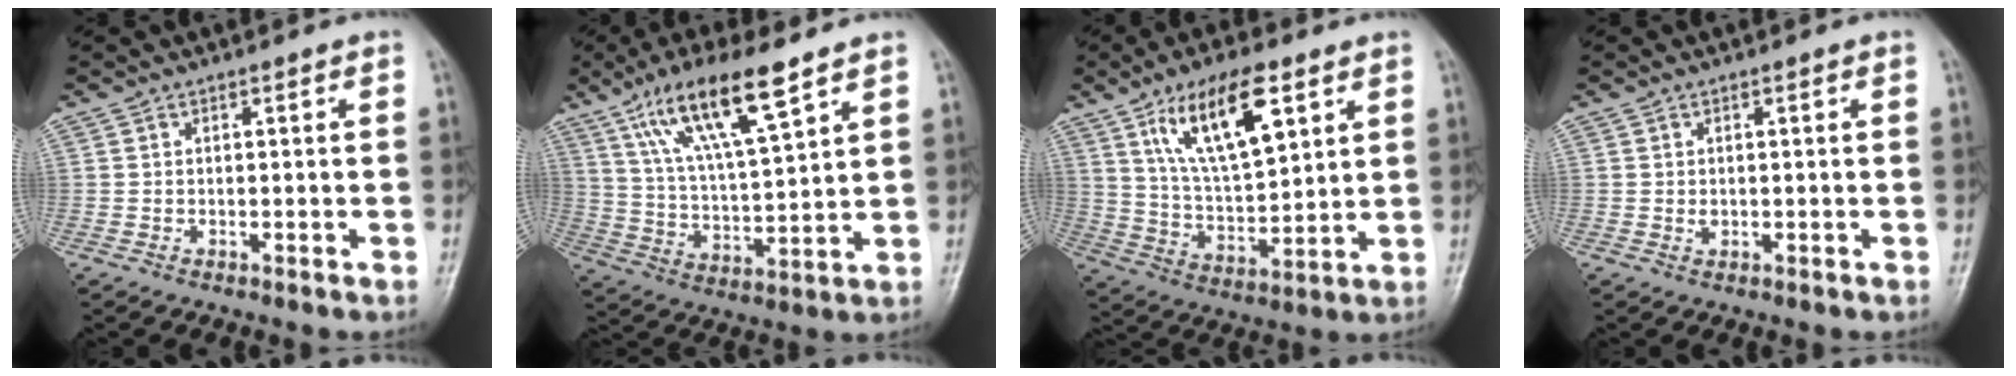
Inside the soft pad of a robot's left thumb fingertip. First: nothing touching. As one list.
[{"total": 15.5, "force": [9.2, 3.6, 12.0], "torque": [-0.210, -0.029, 0.178]}, {"total": 15.7, "force": [7.7, 6.1, 12.3], "torque": [-0.191, -0.030, 0.146]}, {"total": 0.9, "force": [0.1, 0.7, 0.5], "torque": [-0.007, 0.000, 0.004]}]